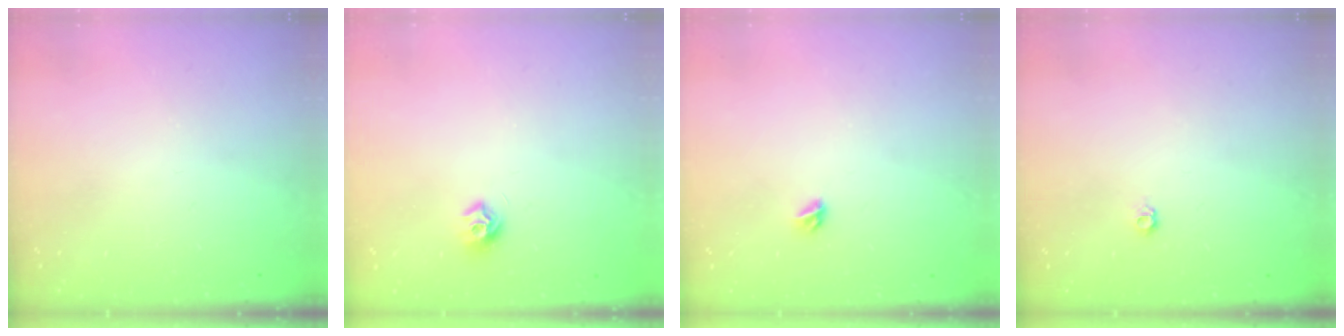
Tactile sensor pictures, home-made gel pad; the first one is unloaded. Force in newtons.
{"total": 7.9, "press": 7.9, "slide": 0.6}
{"total": 3.5, "press": 3.5, "slide": 0.8}
{"total": 3.5, "press": 3.5, "slide": 0.4}